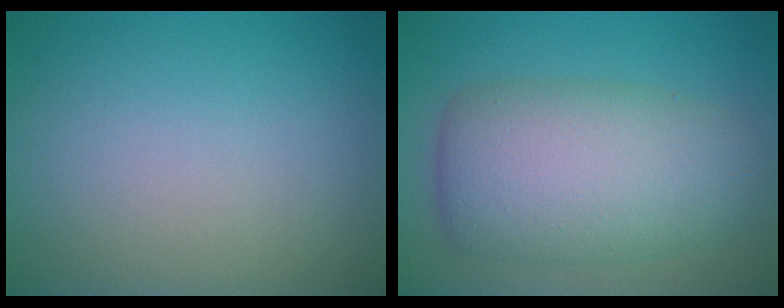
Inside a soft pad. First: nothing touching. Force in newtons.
{"total": 8.6, "press": 8.6, "slide": 0.4}